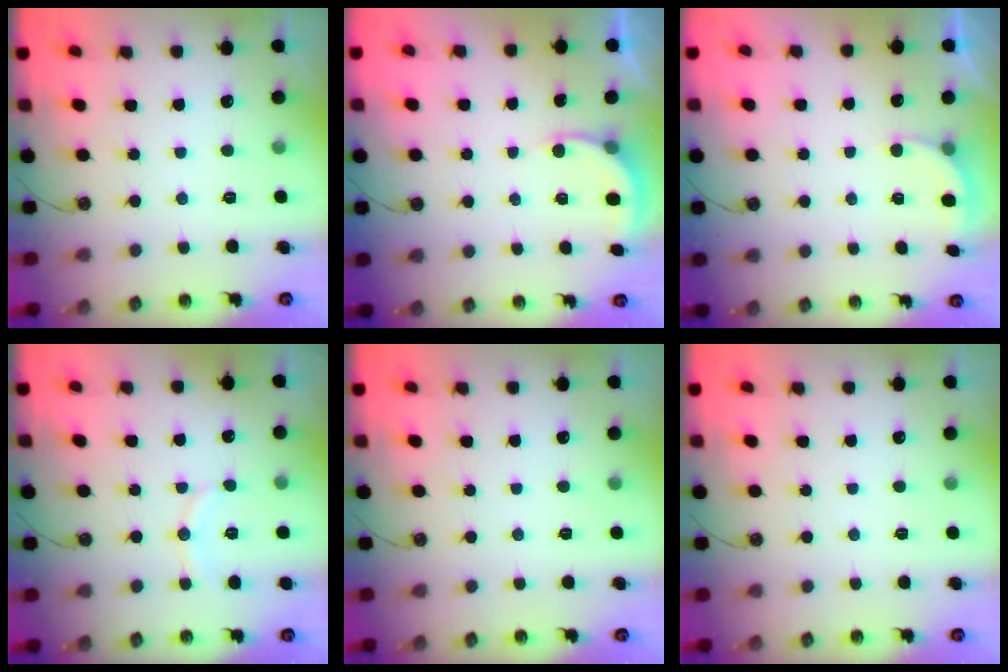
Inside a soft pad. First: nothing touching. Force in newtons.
{"total": 2.9, "press": 2.9, "slide": 0.2}
{"total": 2.8, "press": 2.6, "slide": 1.0}
{"total": 7.1, "press": 7.1, "slide": 0.0}
{"total": 0.0}
{"total": 0.0}